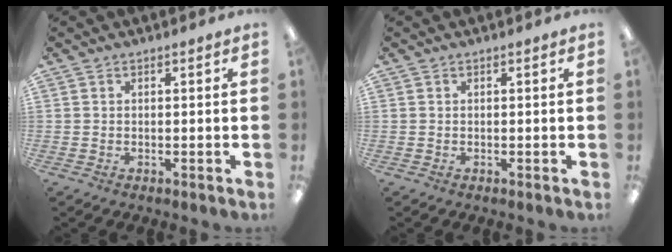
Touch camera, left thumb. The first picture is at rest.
{"total": 0.0}